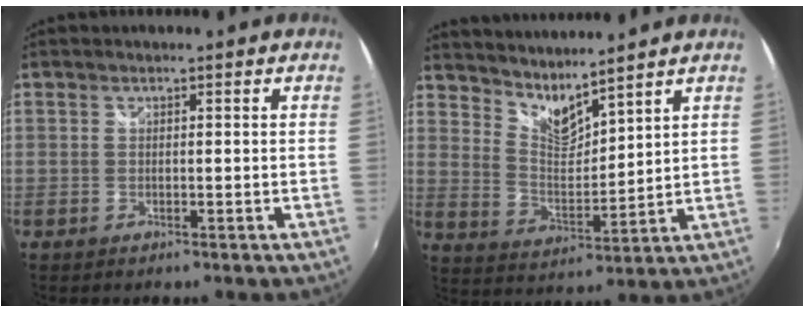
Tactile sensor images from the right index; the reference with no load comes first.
{"total": 8.1, "force": [7.2, 1.1, 3.5], "torque": [-0.056, -0.011, 0.134]}